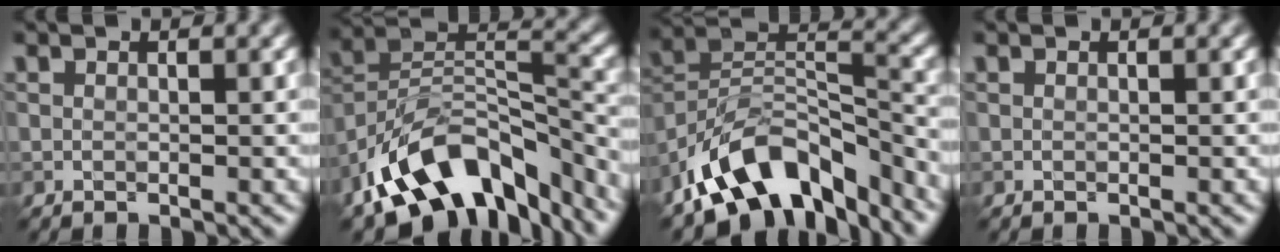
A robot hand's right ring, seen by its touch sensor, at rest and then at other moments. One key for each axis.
{"total": 12.3, "fx": -8.4, "fy": 6.0, "fz": 6.8, "tx": -0.121, "ty": 0.018, "tz": -0.156}
{"total": 11.1, "fx": -7.7, "fy": 5.2, "fz": 6.1, "tx": -0.099, "ty": 0.016, "tz": -0.146}
{"total": 0.0}